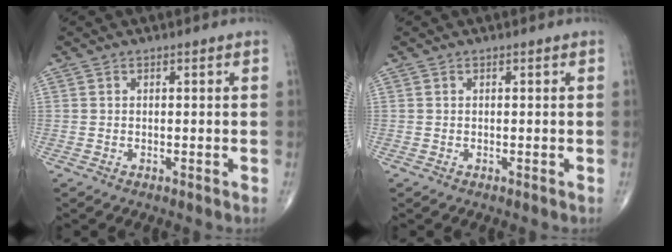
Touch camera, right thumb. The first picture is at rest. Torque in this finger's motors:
{"motor_torque": [-0.01, 0.01, 0.00, 0.00, 0.00]}